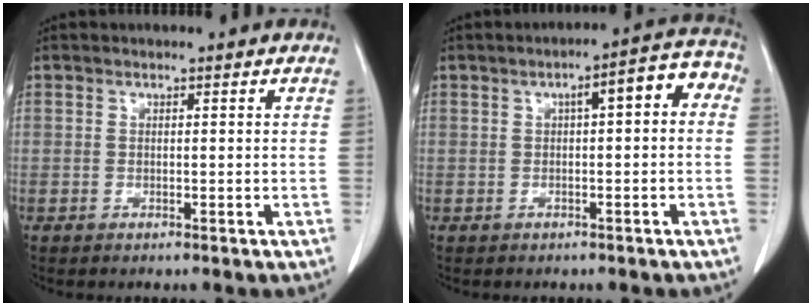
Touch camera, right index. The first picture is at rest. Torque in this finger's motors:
{"motor_torque": [0.19, 0.14, 0.25, 0.06]}